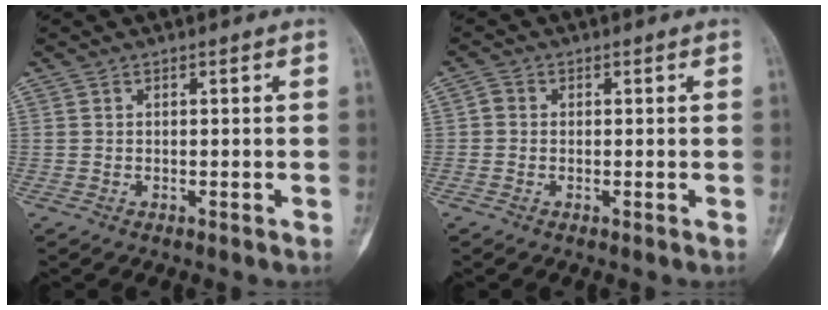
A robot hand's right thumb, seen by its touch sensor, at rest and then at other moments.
{"total": 1.4, "force": [-0.1, 1.2, 0.8], "torque": [-0.006, 0.003, -0.008]}